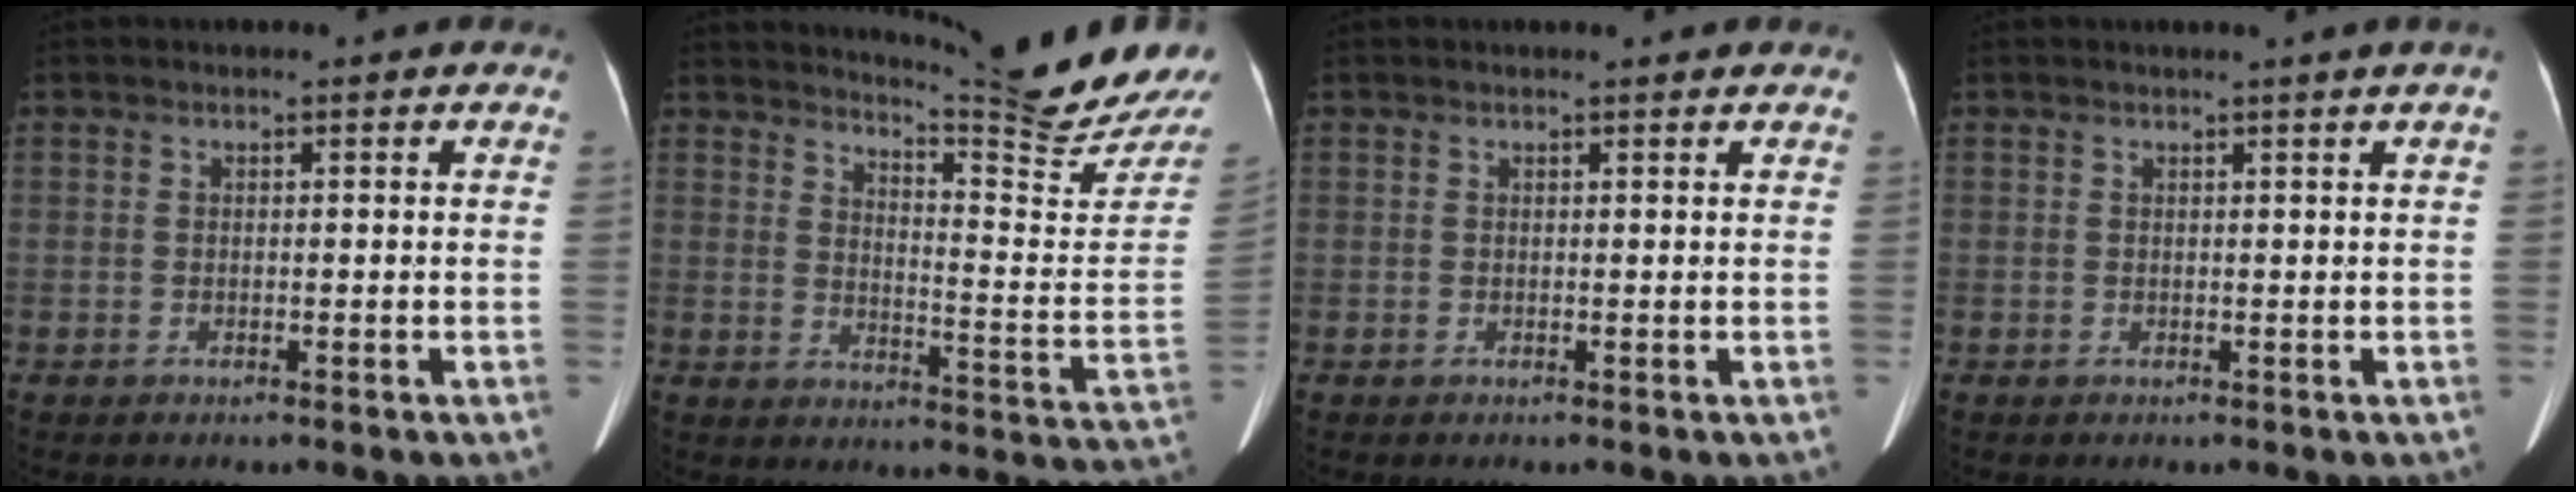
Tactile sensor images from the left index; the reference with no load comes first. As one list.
[{"total": 18.1, "force": [17.3, -1.7, 5.0], "torque": [-0.085, -0.129, 0.211]}, {"total": 2.4, "force": [2.3, 0.1, 0.9], "torque": [-0.013, 0.013, 0.026]}, {"total": 1.5, "force": [1.1, -0.5, 0.9], "torque": [-0.013, 0.000, 0.022]}]